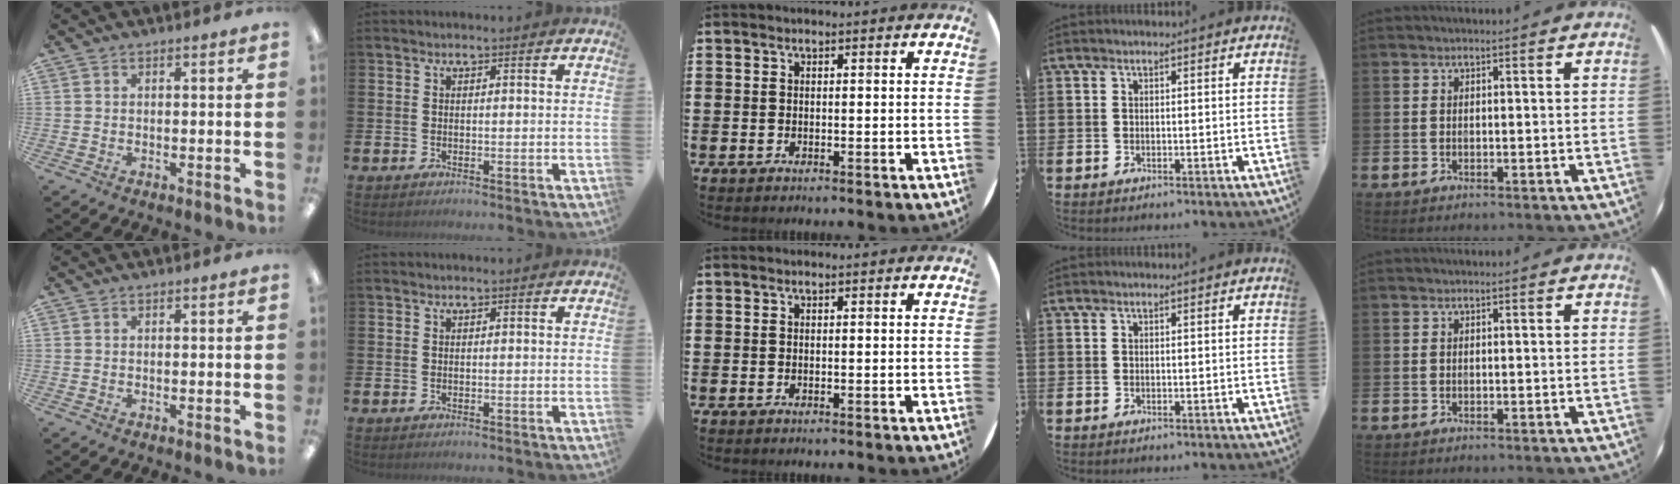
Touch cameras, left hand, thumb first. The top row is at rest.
{}